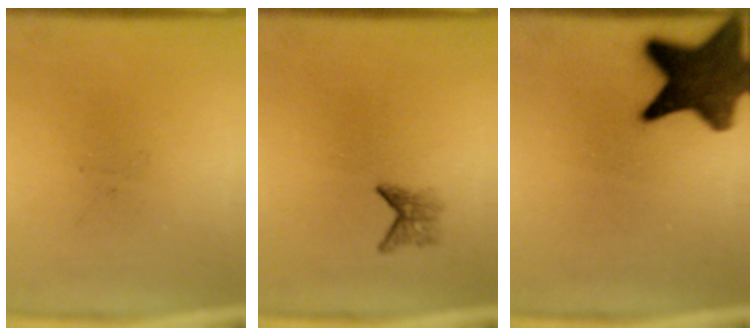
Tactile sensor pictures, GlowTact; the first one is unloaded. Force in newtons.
{"total": 1.6}
{"total": 14.4}